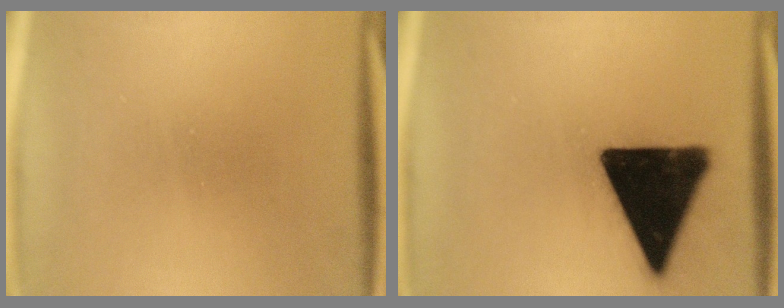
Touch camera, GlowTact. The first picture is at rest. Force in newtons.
{"total": 19.7}